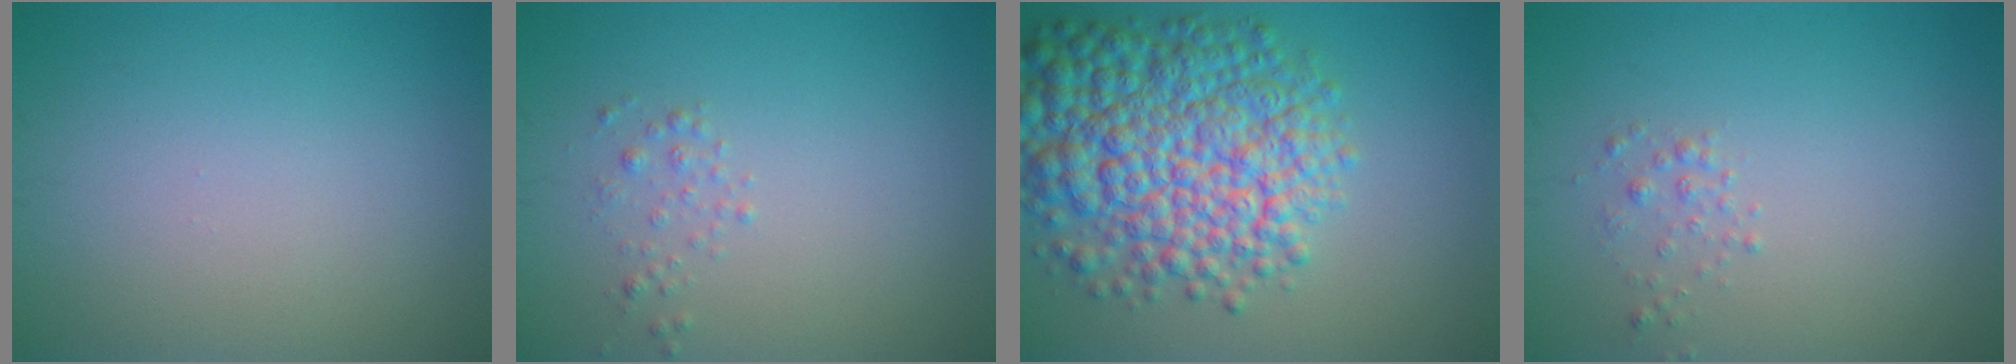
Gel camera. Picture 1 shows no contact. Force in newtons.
{"total": 0.9, "press": 0.9, "slide": 0.0}
{"total": 10.8, "press": 10.8, "slide": 0.3}
{"total": 1.0, "press": 1.0, "slide": 0.1}